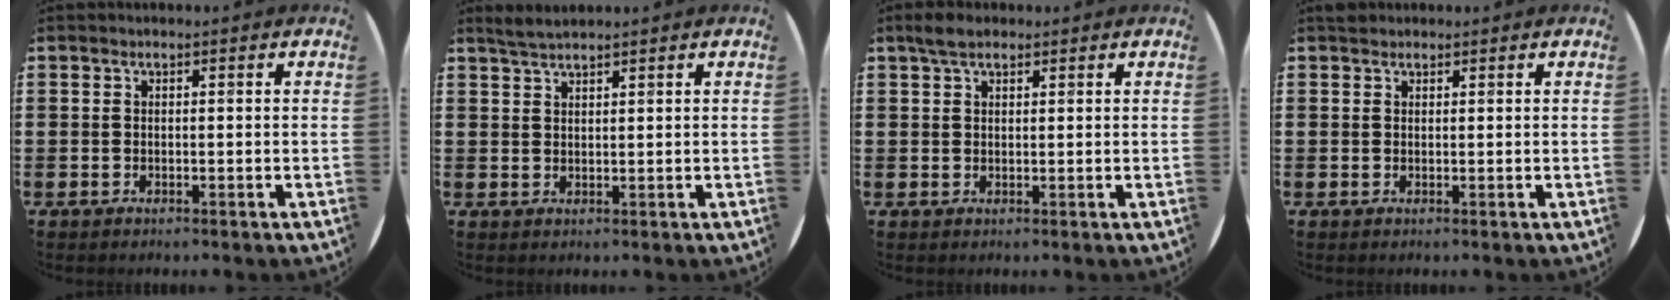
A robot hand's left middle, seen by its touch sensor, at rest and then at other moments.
{"total": 2.1, "force": [2.0, 0.1, 0.7], "torque": [-0.015, 0.003, 0.037]}
{"total": 2.7, "force": [2.1, 1.1, 1.3], "torque": [-0.022, 0.005, 0.037]}
{"total": 0.9, "force": [0.8, 0.3, 0.0], "torque": [0.007, -0.001, 0.014]}